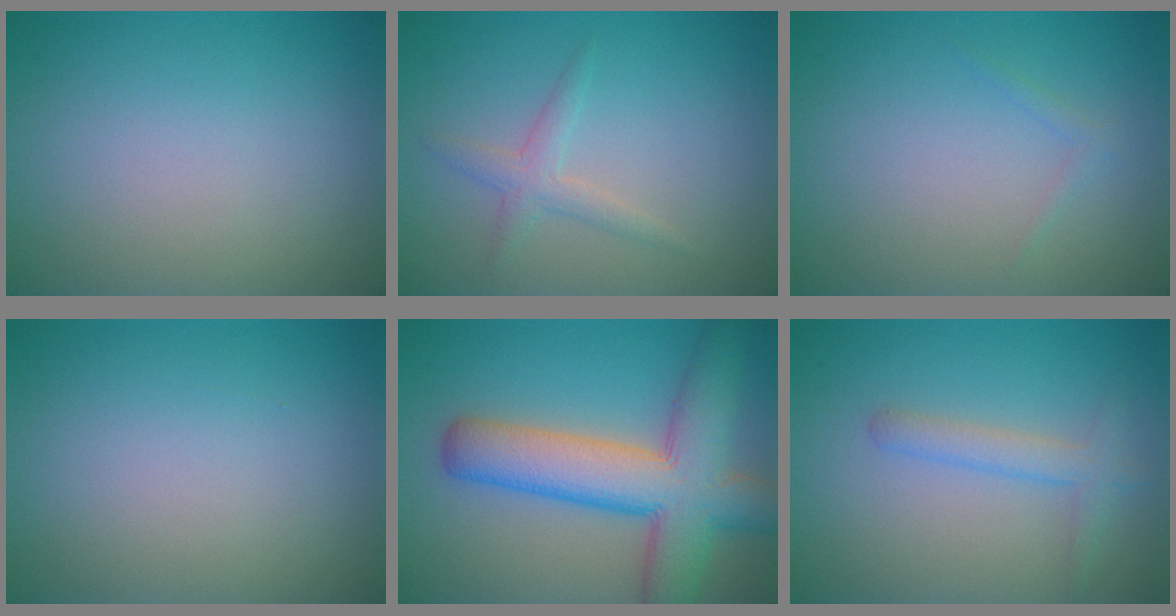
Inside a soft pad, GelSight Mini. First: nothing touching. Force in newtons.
{"total": 1.8, "press": 1.8, "slide": 0.1}
{"total": 0.7, "press": 0.7, "slide": 0.1}
{"total": 0.0}
{"total": 9.6, "press": 9.6, "slide": 0.4}
{"total": 2.1, "press": 2.1, "slide": 0.1}